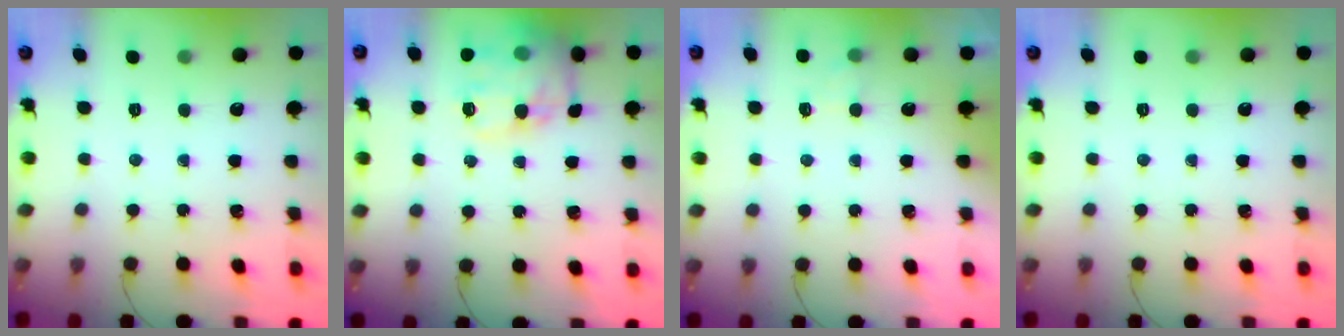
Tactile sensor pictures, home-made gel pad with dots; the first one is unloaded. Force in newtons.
{"total": 16.2, "press": 16.0, "slide": 2.5}
{"total": 2.4, "press": 1.9, "slide": 1.4}
{"total": 0.0}